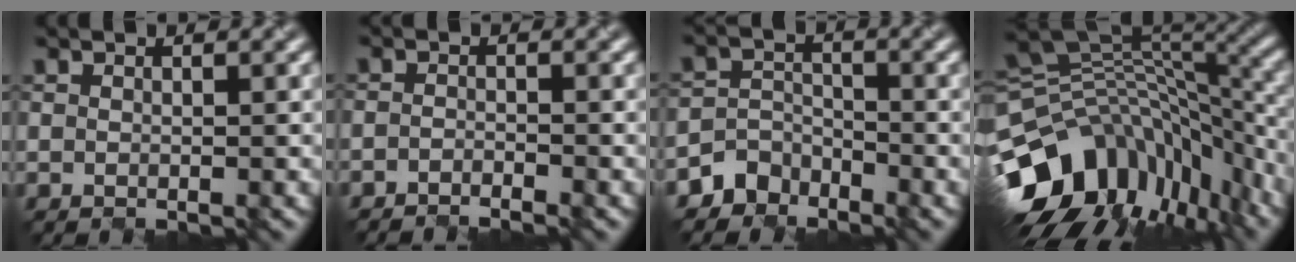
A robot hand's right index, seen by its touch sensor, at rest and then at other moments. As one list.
[{"total": 1.6, "force": [-1.6, -0.1, 0.1], "torque": [0.002, -0.007, -0.032]}, {"total": 2.9, "force": [-2.5, 1.4, -0.5], "torque": [0.019, 0.007, -0.053]}, {"total": 12.9, "force": [-6.3, 8.2, 7.7], "torque": [-0.172, 0.005, -0.110]}]